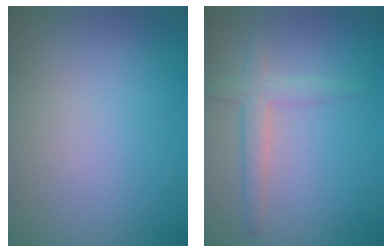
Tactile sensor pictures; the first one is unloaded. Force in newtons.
{"total": 2.2, "press": 2.2, "slide": 0.1}